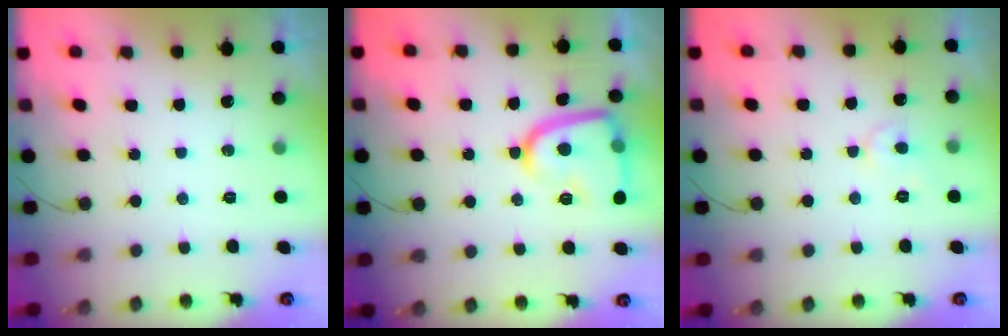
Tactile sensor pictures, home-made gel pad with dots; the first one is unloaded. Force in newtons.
{"total": 15.0, "press": 15.0, "slide": 0.8}
{"total": 5.0, "press": 5.0, "slide": 0.2}